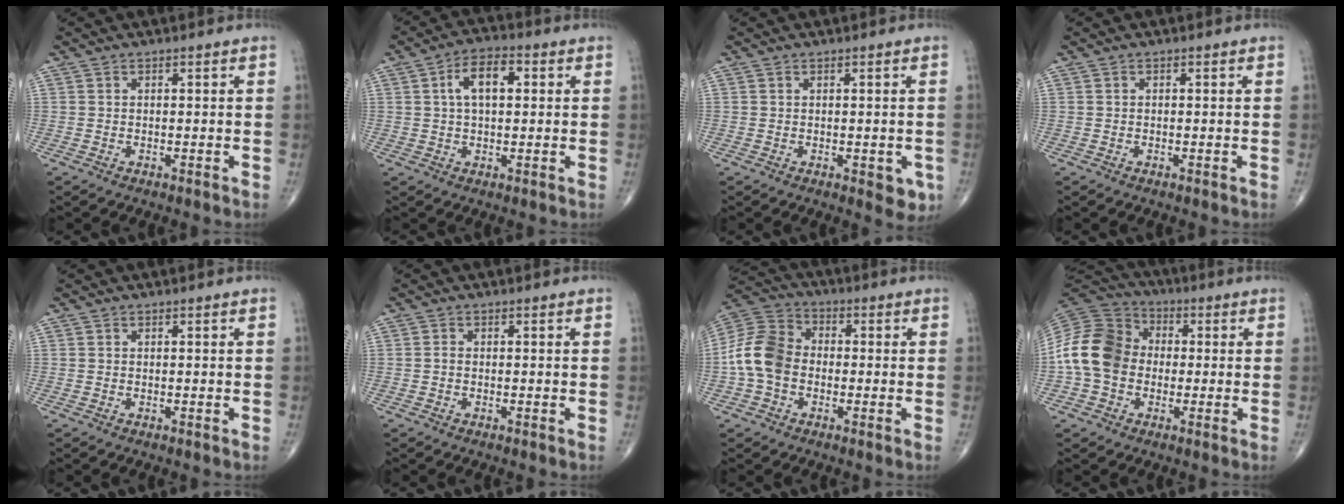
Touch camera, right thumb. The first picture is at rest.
{"total": 7.8, "force": [1.7, 4.1, 6.4], "torque": [-0.104, 0.014, 0.024]}
{"total": 3.5, "force": [-0.9, 1.8, 2.9], "torque": [-0.014, -0.004, -0.006]}
{"total": 0.0}
{"total": 0.0}
{"total": 0.8, "force": [-0.2, 0.5, 0.5], "torque": [-0.008, 0.001, -0.006]}
{"total": 11.0, "force": [-1.8, 8.4, 6.9], "torque": [-0.132, 0.034, -0.047]}
{"total": 13.5, "force": [-1.0, 11.0, 7.9], "torque": [-0.145, 0.037, -0.031]}